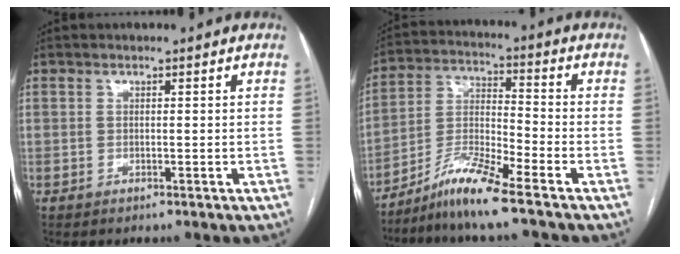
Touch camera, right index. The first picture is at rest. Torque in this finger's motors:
{"motor_torque": [-0.34, -0.32, -0.30, -0.09]}